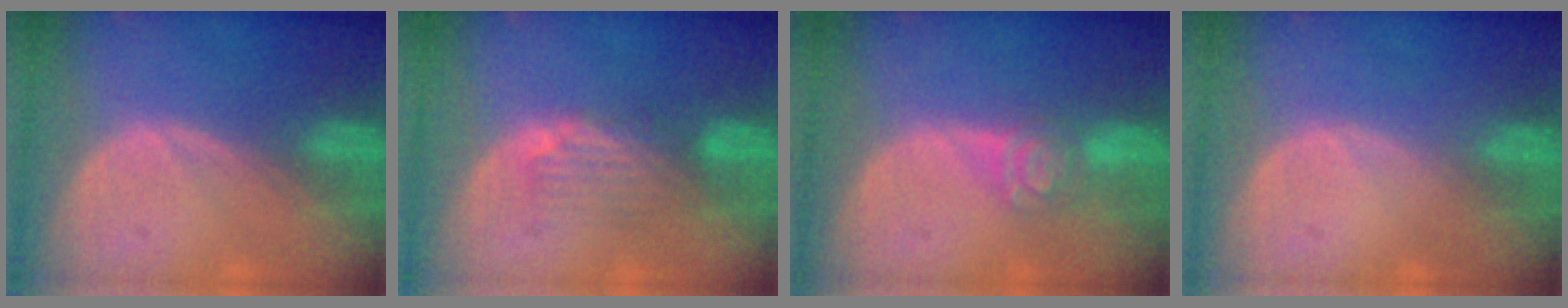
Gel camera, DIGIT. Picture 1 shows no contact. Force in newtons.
{"total": 4.4, "press": 3.8, "slide": 2.2}
{"total": 4.2, "press": 4.1, "slide": 0.6}
{"total": 0.0}